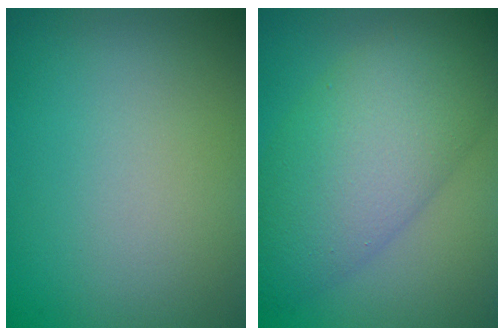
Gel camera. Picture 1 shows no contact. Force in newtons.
{"total": 9.3, "press": 9.3, "slide": 0.3}